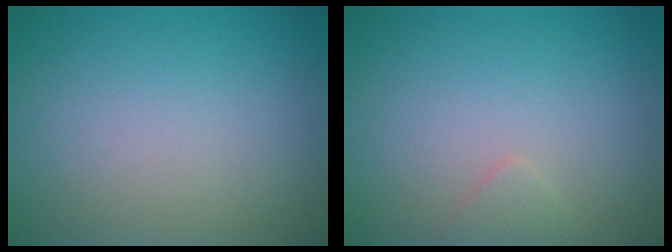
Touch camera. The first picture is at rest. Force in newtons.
{"total": 0.8, "press": 0.8, "slide": 0.1}